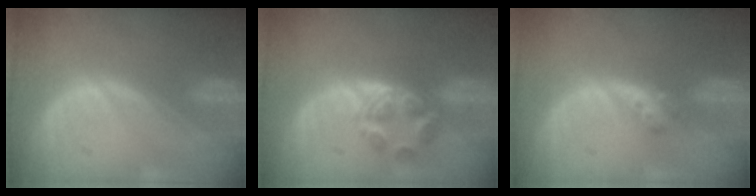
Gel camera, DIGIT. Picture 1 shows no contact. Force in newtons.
{"total": 5.7, "press": 4.7, "slide": 3.2}
{"total": 2.5, "press": 2.1, "slide": 1.4}